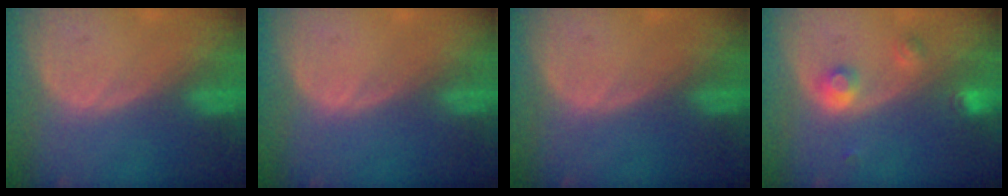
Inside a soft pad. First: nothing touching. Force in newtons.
{"total": 0.0}
{"total": 0.0}
{"total": 3.3, "press": 3.2, "slide": 1.0}